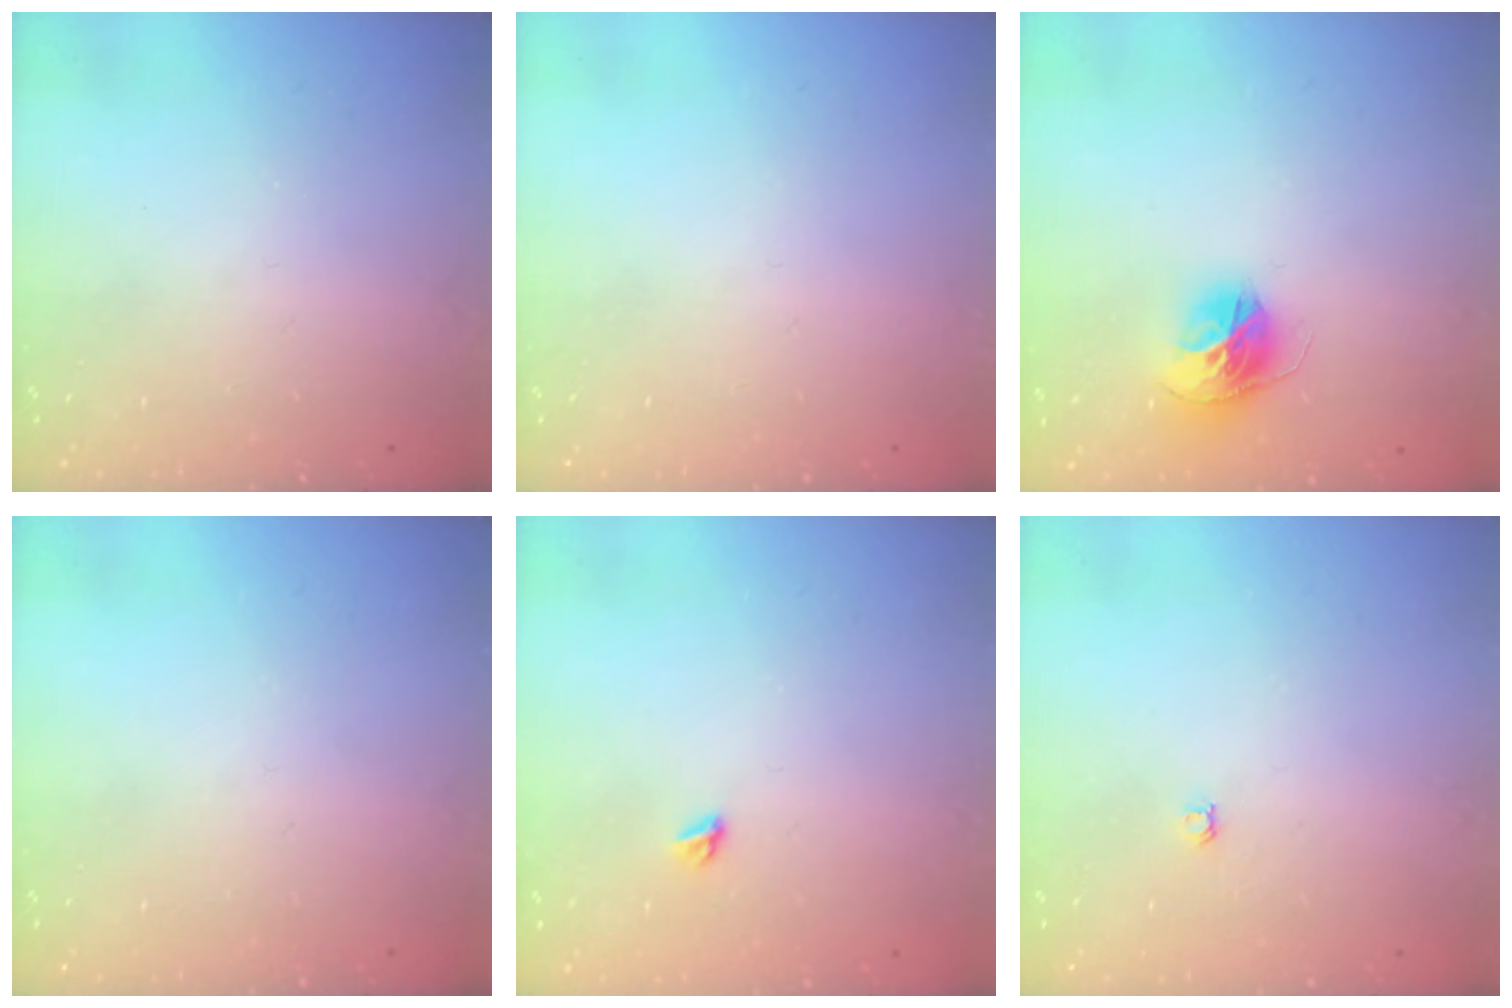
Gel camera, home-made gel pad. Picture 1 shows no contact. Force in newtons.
{"total": 0.0}
{"total": 12.0, "press": 12.0, "slide": 1.2}
{"total": 0.0}
{"total": 4.2, "press": 4.2, "slide": 0.5}
{"total": 3.0, "press": 3.0, "slide": 0.4}